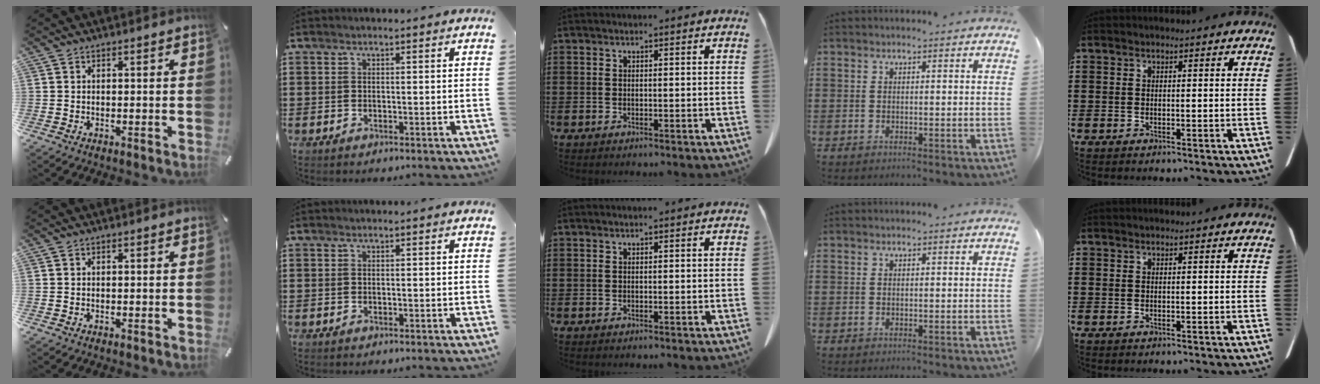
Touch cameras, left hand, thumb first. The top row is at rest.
{}